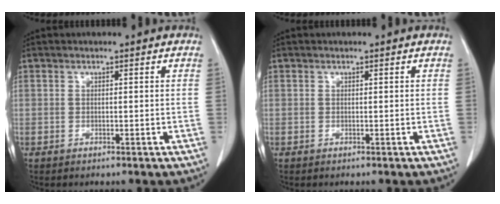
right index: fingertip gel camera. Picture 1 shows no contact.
{"total": 0.0}